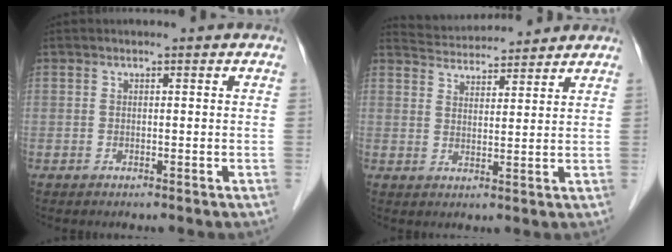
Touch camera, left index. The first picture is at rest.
{"total": 8.0, "force": [7.9, 0.8, 1.2], "torque": [-0.028, 0.026, 0.123]}